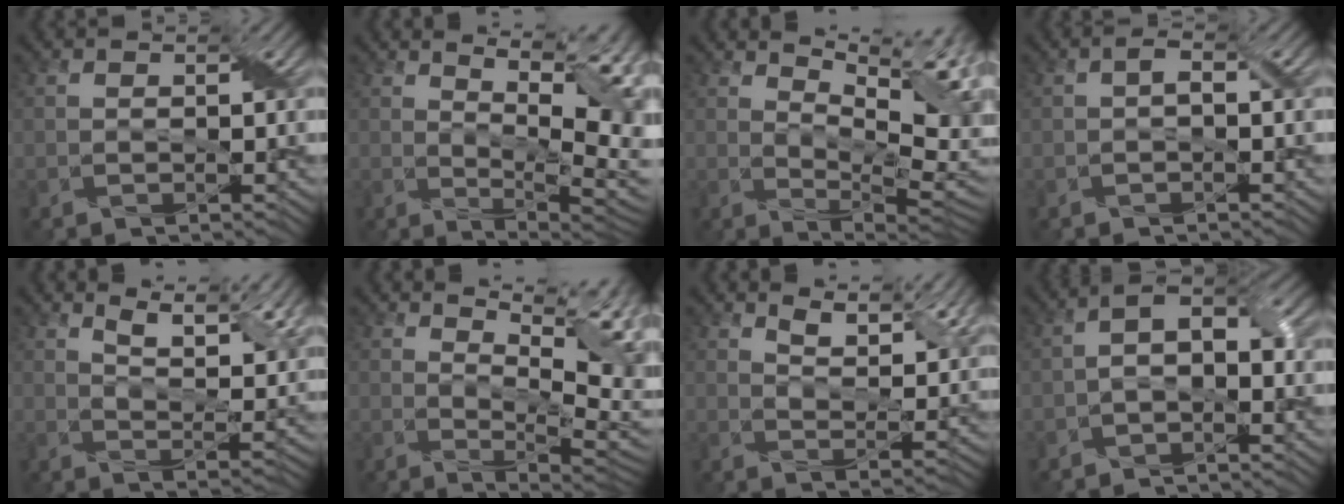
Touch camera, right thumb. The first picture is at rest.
{"total": 13.5, "force": [5.4, 4.1, 11.7], "torque": [-0.182, 0.023, 0.082]}
{"total": 13.4, "force": [6.0, 4.5, 11.1], "torque": [-0.174, 0.019, 0.085]}
{"total": 1.2, "force": [-0.2, 0.5, 1.1], "torque": [-0.023, 0.005, -0.004]}
{"total": 11.1, "force": [7.8, 3.2, 7.3], "torque": [-0.129, 0.000, 0.118]}
{"total": 10.8, "force": [5.1, 3.4, 8.9], "torque": [-0.144, 0.009, 0.070]}
{"total": 8.1, "force": [6.0, 2.6, 4.7], "torque": [-0.092, -0.007, 0.103]}
{"total": 4.8, "force": [-0.8, 2.5, 4.0], "torque": [-0.064, 0.012, -0.022]}